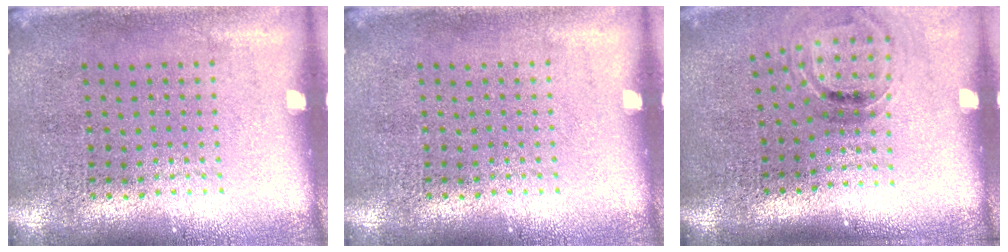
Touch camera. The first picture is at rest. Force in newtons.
{"total": 0.0}
{"total": 1.0, "press": 0.8, "slide": 0.5}